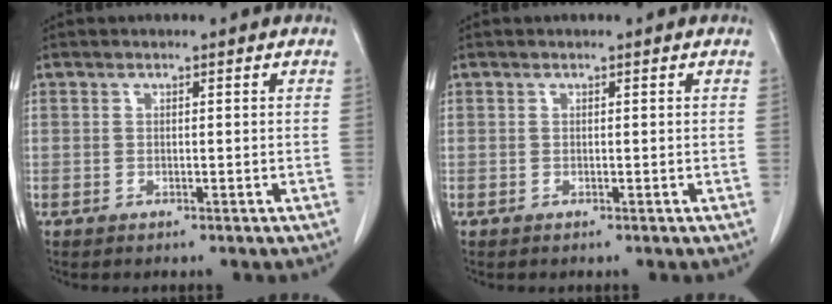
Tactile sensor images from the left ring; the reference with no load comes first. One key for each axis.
{"total": 0.0}